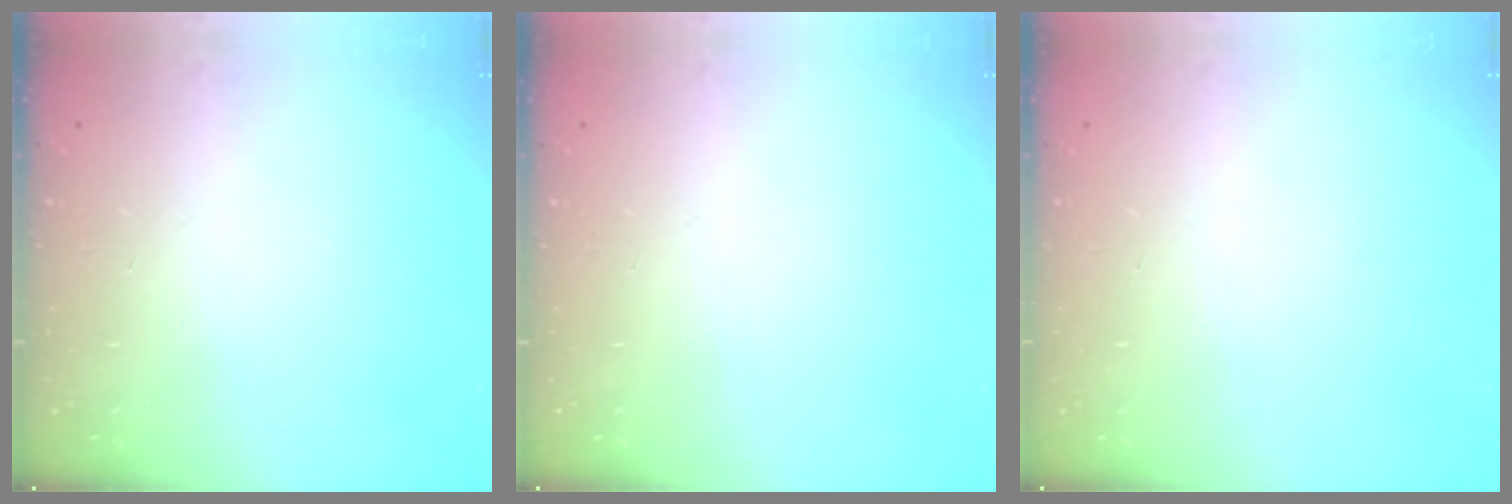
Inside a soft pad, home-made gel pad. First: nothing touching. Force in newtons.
{"total": 0.0}
{"total": 0.0}